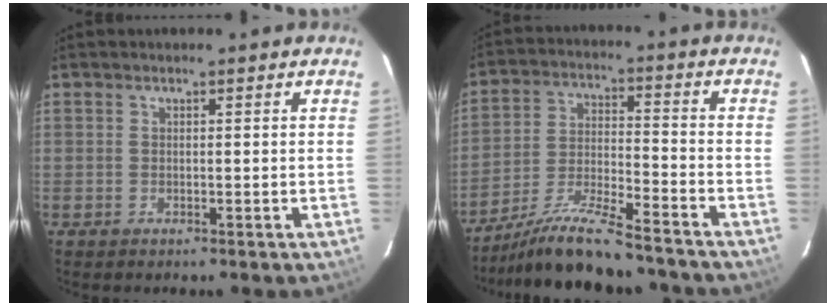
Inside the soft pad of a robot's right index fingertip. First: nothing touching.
{"total": 14.8, "force": [-13.0, 1.5, 7.0], "torque": [-0.151, -0.020, -0.227]}